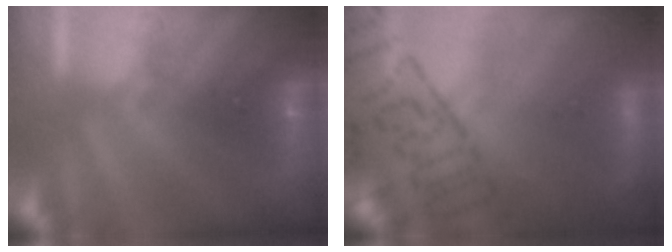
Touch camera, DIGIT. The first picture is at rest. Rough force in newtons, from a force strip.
{"total": 7.4}